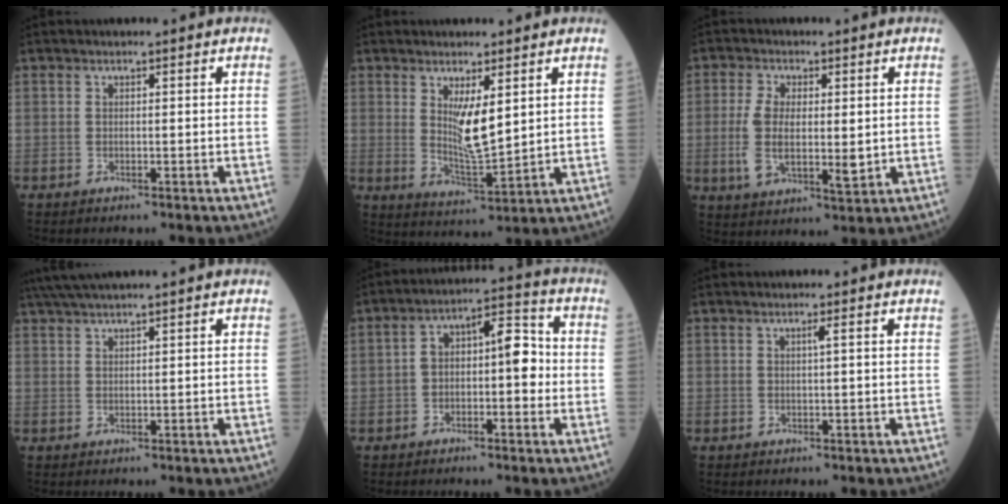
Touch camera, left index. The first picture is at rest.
{"total": 6.3, "force": [2.0, 1.1, 5.8], "torque": [-0.114, -0.018, 0.046]}
{"total": 8.8, "force": [-0.1, 3.7, 8.0], "torque": [-0.169, -0.009, 0.001]}
{"total": 4.9, "force": [4.2, -0.8, 2.5], "torque": [-0.046, 0.028, 0.082]}
{"total": 8.4, "force": [-1.0, 3.2, 7.7], "torque": [-0.125, 0.039, -0.019]}
{"total": 0.8, "force": [0.2, -0.3, 0.7], "torque": [-0.019, -0.006, 0.007]}